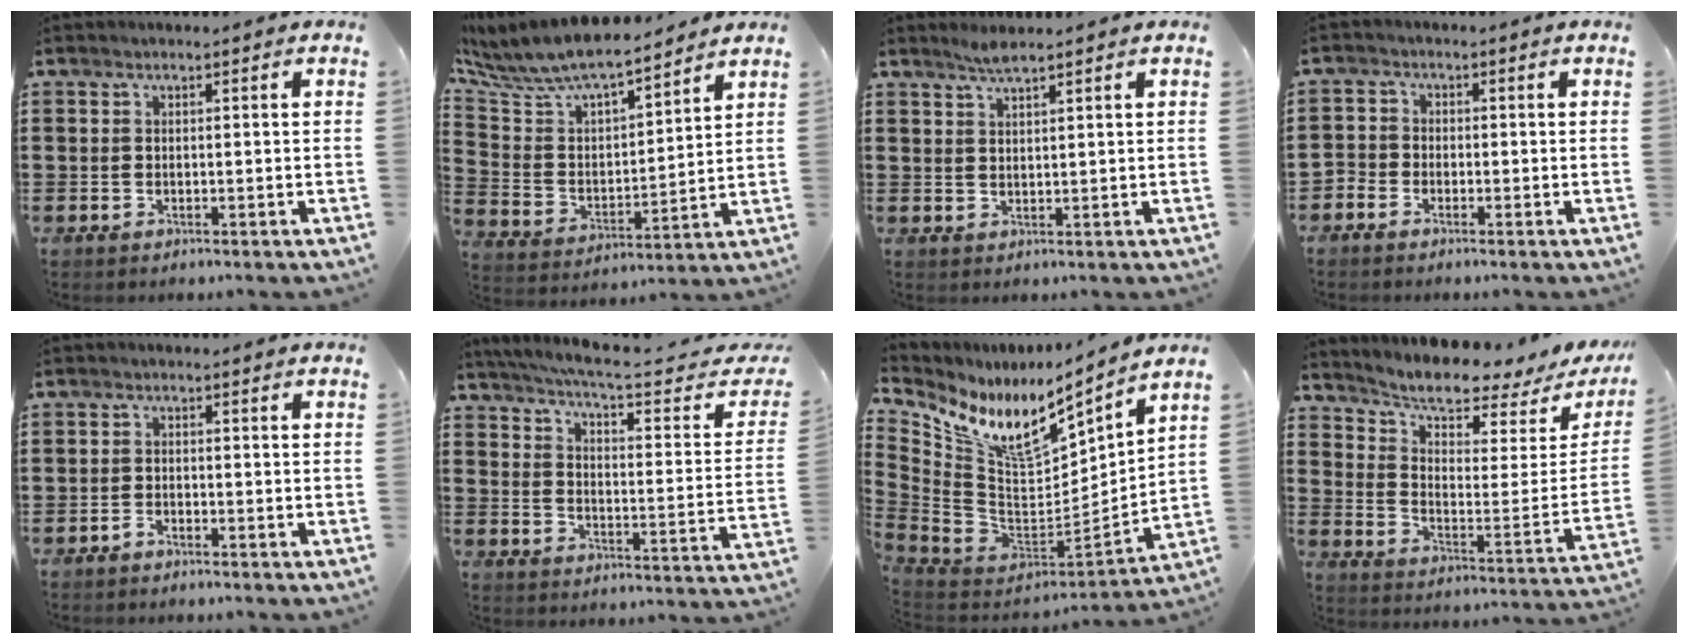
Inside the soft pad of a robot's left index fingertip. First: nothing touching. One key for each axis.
{"total": 8.2, "fx": 7.6, "fy": 1.7, "fz": 2.6, "tx": -0.090, "ty": -0.050, "tz": 0.131}
{"total": 2.1, "fx": 1.8, "fy": -0.1, "fz": 1.0, "tx": -0.023, "ty": 0.001, "tz": 0.034}
{"total": 1.9, "fx": -1.6, "fy": 1.1, "fz": 0.0, "tx": -0.007, "ty": 0.003, "tz": -0.037}
{"total": 1.2, "fx": -1.1, "fy": 0.2, "fz": 0.3, "tx": -0.012, "ty": 0.001, "tz": -0.023}
{"total": 5.8, "fx": 4.8, "fy": -0.3, "fz": 3.2, "tx": -0.086, "ty": -0.036, "tz": 0.075}
{"total": 10.7, "fx": 7.1, "fy": 4.1, "fz": 6.8, "tx": -0.155, "ty": -0.053, "tz": 0.124}
{"total": 6.1, "fx": 5.4, "fy": -0.4, "fz": 3.0, "tx": -0.071, "ty": -0.070, "tz": 0.079}